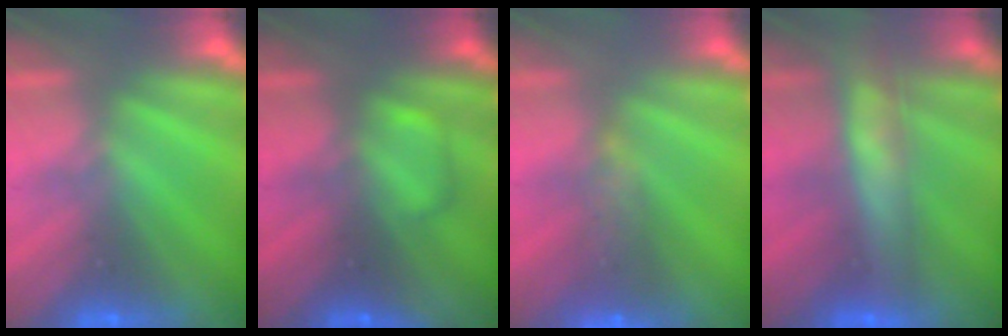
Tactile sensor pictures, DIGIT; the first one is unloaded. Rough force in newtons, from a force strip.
{"total": 2.3}
{"total": 7.3}
{"total": 5.8}